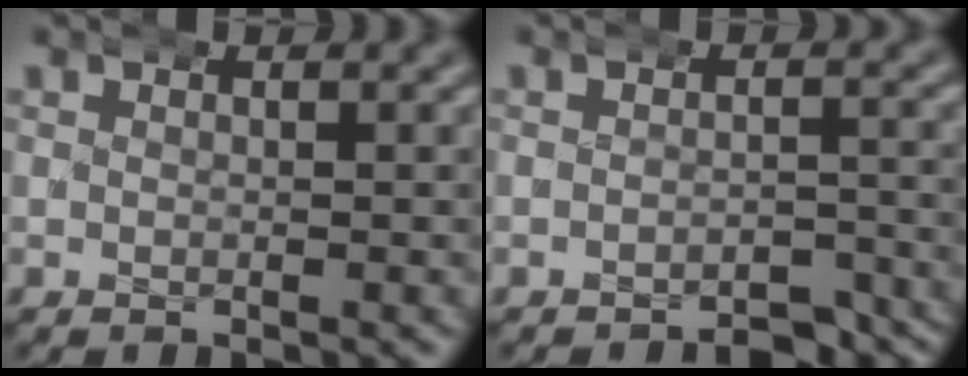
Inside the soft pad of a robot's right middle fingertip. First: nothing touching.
{"total": 4.1, "force": [-3.7, 1.3, 1.0], "torque": [-0.005, 0.001, -0.064]}